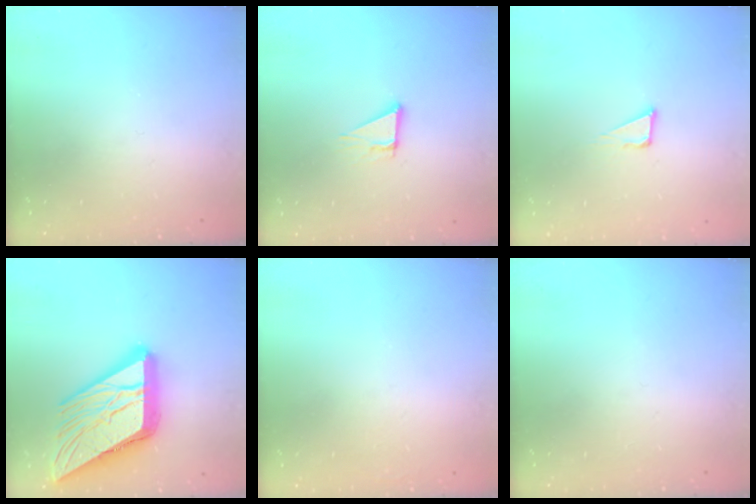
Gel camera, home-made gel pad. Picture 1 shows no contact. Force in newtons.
{"total": 3.8, "press": 3.7, "slide": 0.4}
{"total": 3.8, "press": 3.7, "slide": 0.9}
{"total": 24.2, "press": 24.1, "slide": 2.8}
{"total": 1.6, "press": 1.6, "slide": 0.0}
{"total": 0.0}